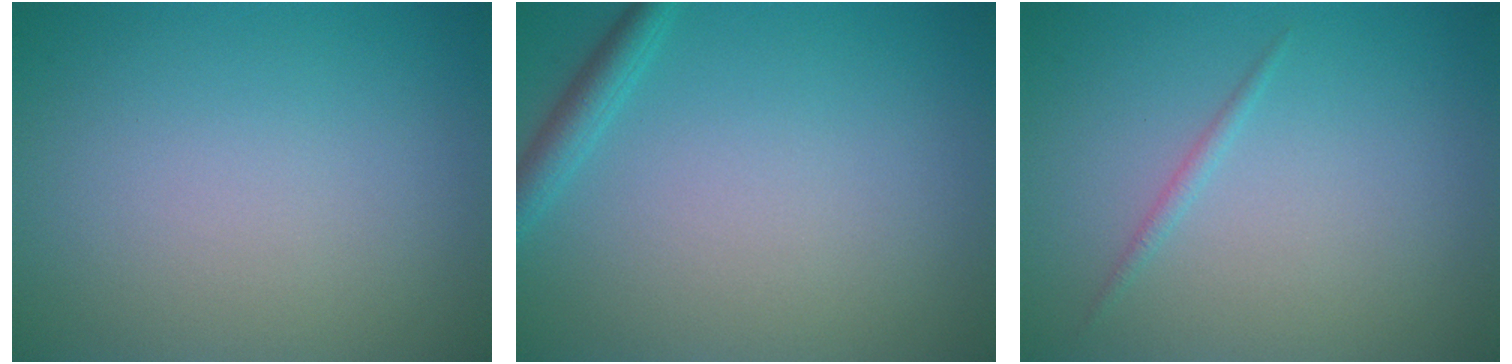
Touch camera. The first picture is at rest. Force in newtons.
{"total": 1.8, "press": 1.8, "slide": 0.1}
{"total": 0.7, "press": 0.7, "slide": 0.0}